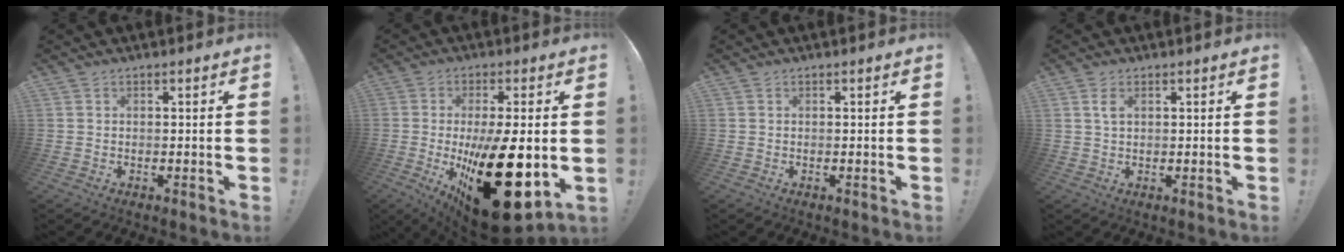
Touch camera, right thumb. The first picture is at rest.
{"total": 27.5, "force": [-4.5, 10.7, 24.9], "torque": [-0.386, -0.009, -0.050]}
{"total": 0.0}
{"total": 2.7, "force": [1.1, 1.3, 2.1], "torque": [-0.030, -0.004, 0.017]}